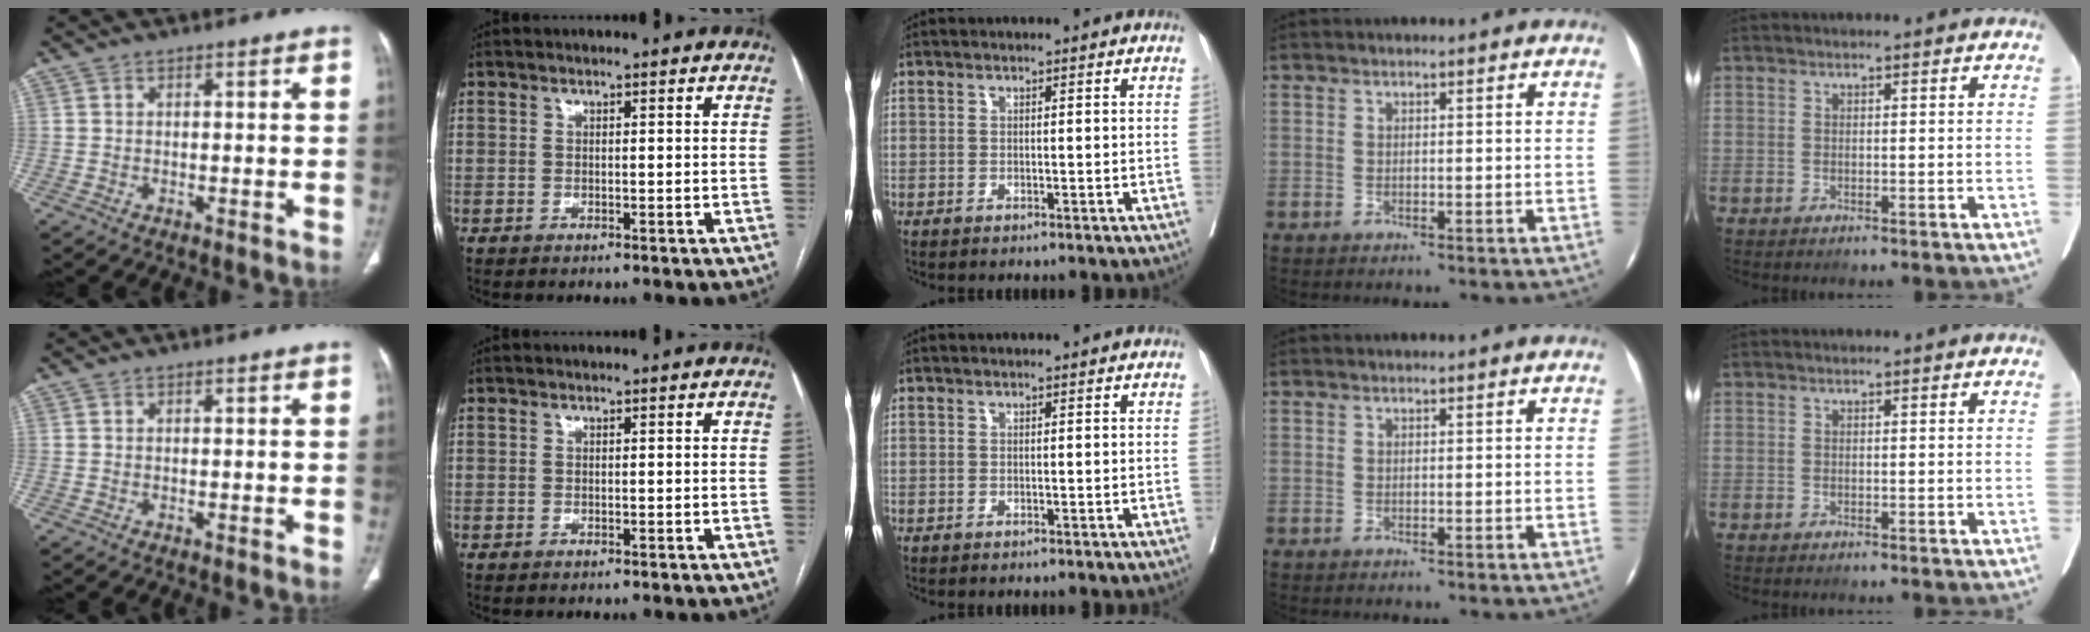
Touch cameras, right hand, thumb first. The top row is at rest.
{}